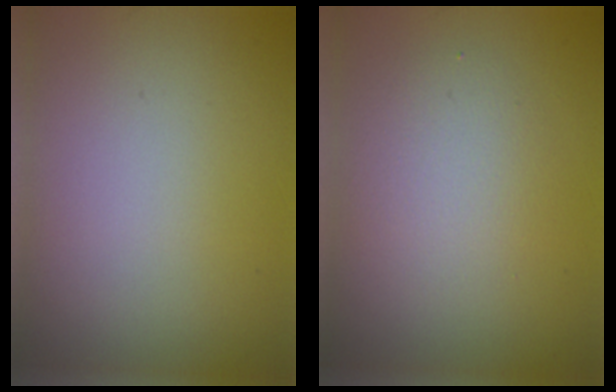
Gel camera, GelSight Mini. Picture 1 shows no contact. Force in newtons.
{"total": 2.9, "press": 2.9, "slide": 0.0}